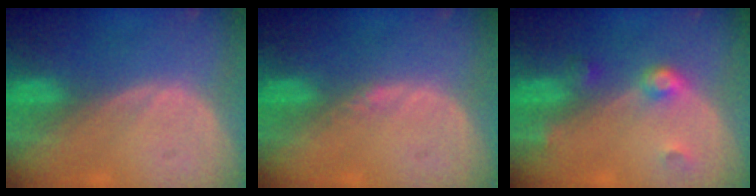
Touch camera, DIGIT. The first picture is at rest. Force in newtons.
{"total": 1.0, "press": 0.8, "slide": 0.6}
{"total": 3.9, "press": 3.6, "slide": 1.4}